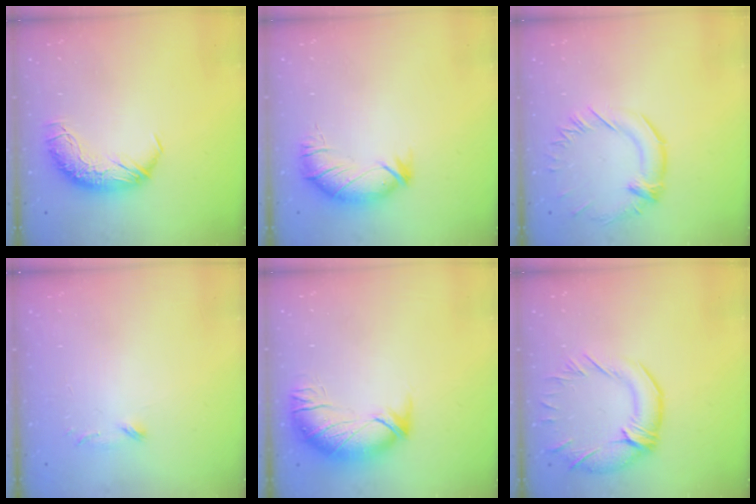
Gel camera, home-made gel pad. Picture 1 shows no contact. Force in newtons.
{"total": 3.2, "press": 2.5, "slide": 1.9}
{"total": 1.2, "press": 0.6, "slide": 1.1}
{"total": 7.8, "press": 7.8, "slide": 0.5}
{"total": 3.0, "press": 1.6, "slide": 2.6}
{"total": 5.4, "press": 4.9, "slide": 2.2}